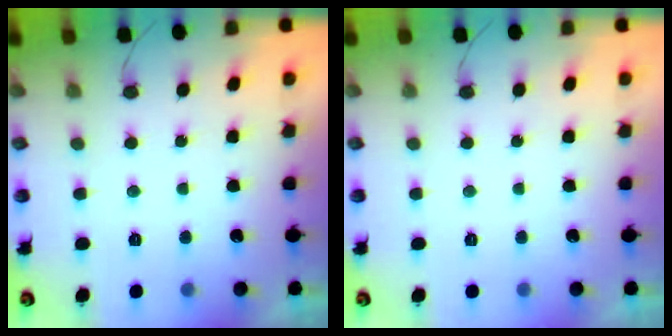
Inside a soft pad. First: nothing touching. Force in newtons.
{"total": 0.0}